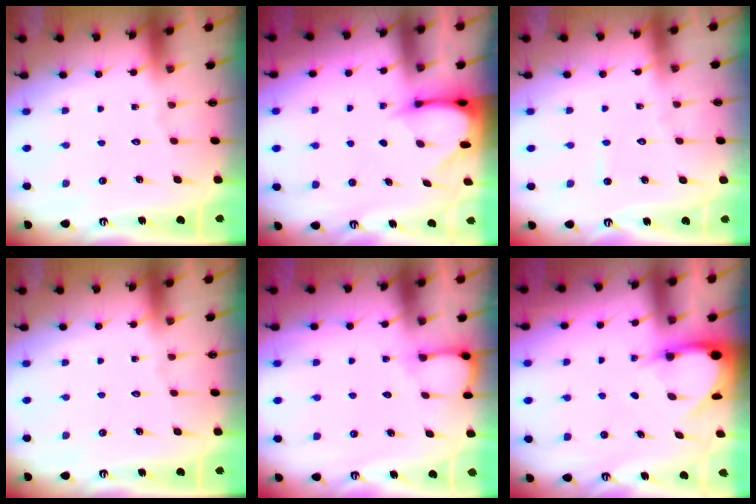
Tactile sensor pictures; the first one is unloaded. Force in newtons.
{"total": 3.3, "press": 3.3, "slide": 0.3}
{"total": 2.8, "press": 2.8, "slide": 0.3}
{"total": 0.0}
{"total": 3.2, "press": 3.1, "slide": 0.4}
{"total": 4.2, "press": 4.2, "slide": 0.3}